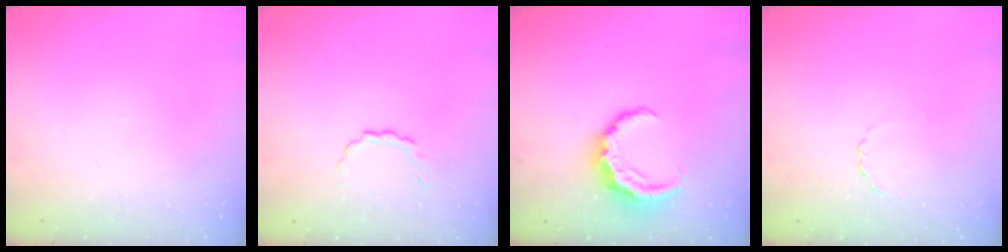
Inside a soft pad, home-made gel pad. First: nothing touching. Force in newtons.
{"total": 3.2, "press": 3.0, "slide": 1.0}
{"total": 7.5, "press": 7.5, "slide": 1.0}
{"total": 1.9, "press": 1.7, "slide": 0.8}